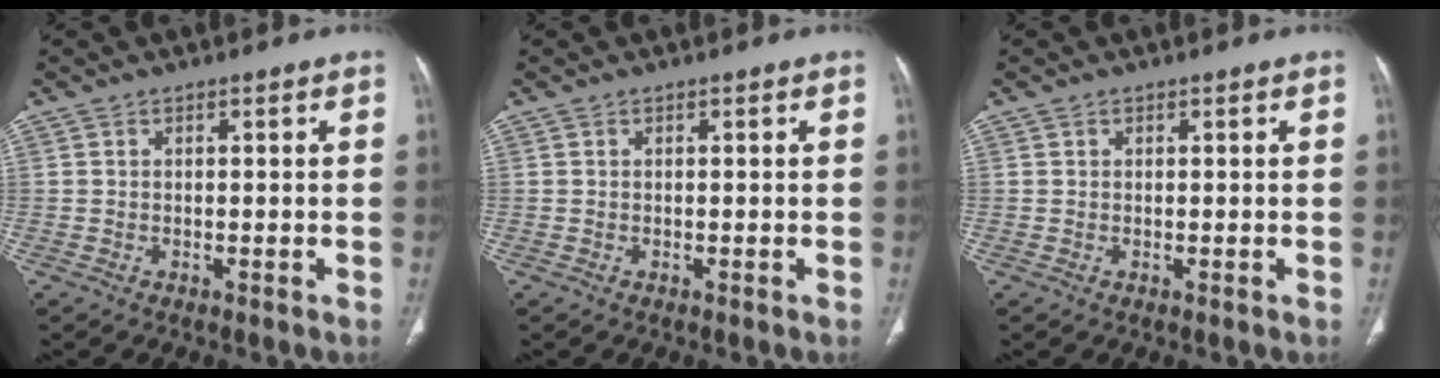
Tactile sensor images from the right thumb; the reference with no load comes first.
{"total": 0.0}
{"total": 0.0}